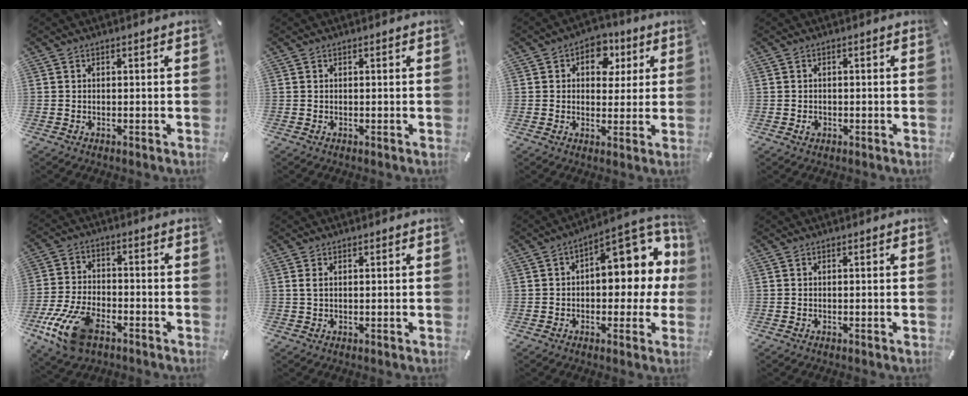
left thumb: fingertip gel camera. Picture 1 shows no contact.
{"total": 0.0}
{"total": 7.5, "force": [2.1, 6.1, 3.7], "torque": [-0.041, -0.005, 0.030]}
{"total": 1.6, "force": [-0.5, 1.3, 0.8], "torque": [-0.014, 0.004, -0.010]}
{"total": 13.5, "force": [-7.3, 6.9, 9.0], "torque": [-0.187, 0.030, -0.127]}
{"total": 1.4, "force": [0.5, 0.6, 1.1], "torque": [-0.023, 0.002, 0.008]}
{"total": 14.2, "force": [4.1, 7.8, 11.1], "torque": [-0.121, -0.040, 0.064]}
{"total": 0.0}